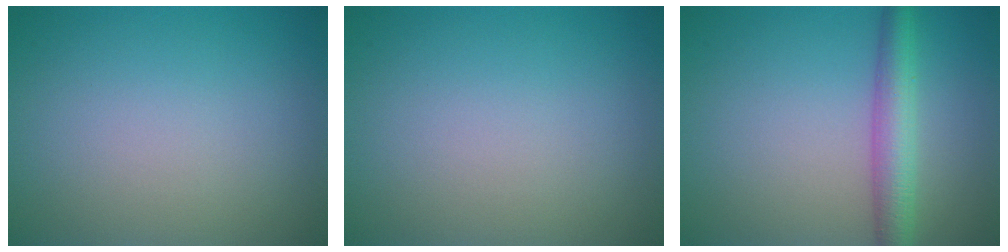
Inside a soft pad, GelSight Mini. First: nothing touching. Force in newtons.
{"total": 0.0}
{"total": 4.0, "press": 4.0, "slide": 0.1}